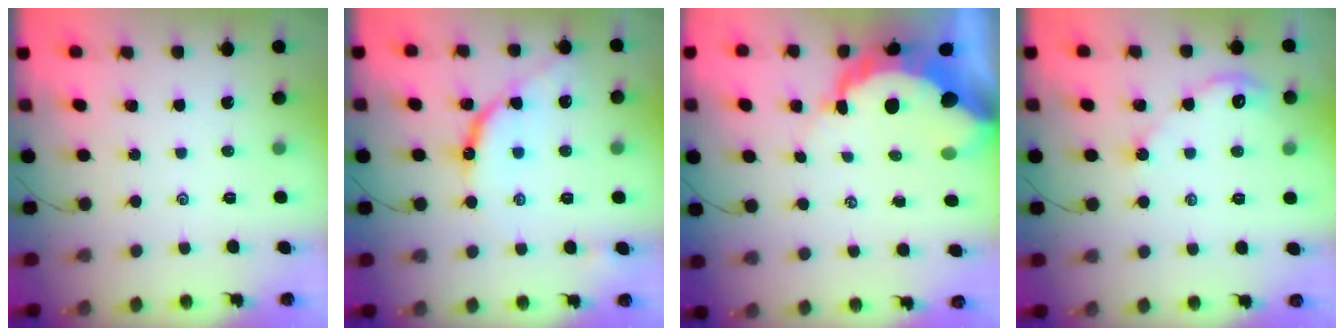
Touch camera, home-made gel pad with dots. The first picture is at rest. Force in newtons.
{"total": 11.0, "press": 10.9, "slide": 0.9}
{"total": 14.6, "press": 14.6, "slide": 1.4}
{"total": 4.3, "press": 4.3, "slide": 0.7}